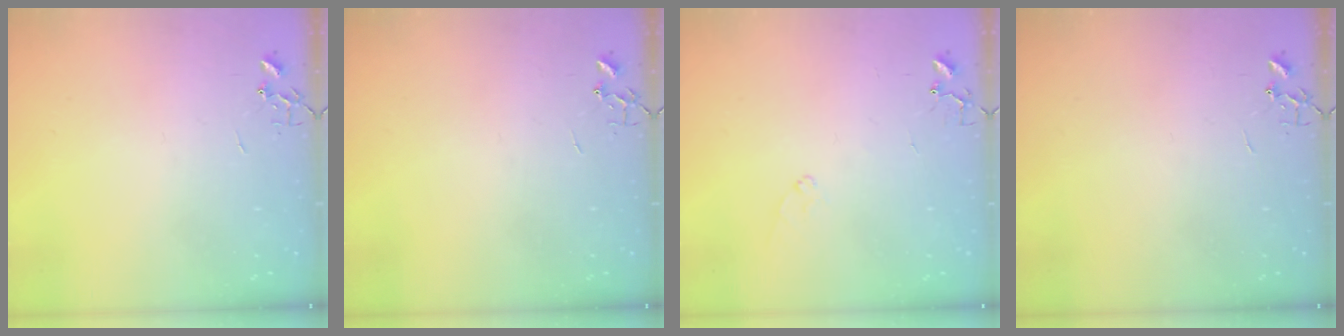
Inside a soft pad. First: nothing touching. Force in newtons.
{"total": 0.0}
{"total": 7.5, "press": 7.5, "slide": 0.7}
{"total": 0.0}